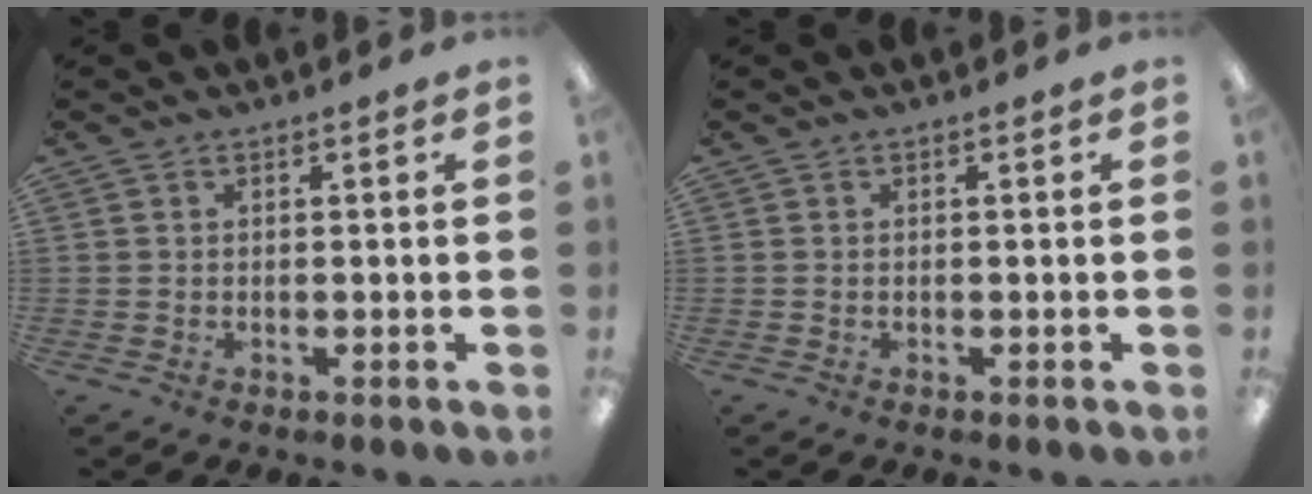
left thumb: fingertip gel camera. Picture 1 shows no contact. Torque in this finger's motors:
{"motor_torque": [-0.05, 0.00, 0.07, -0.04, 0.00]}